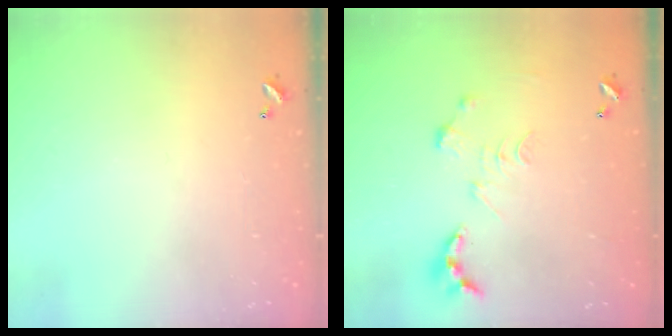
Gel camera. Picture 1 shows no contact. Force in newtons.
{"total": 0.0}